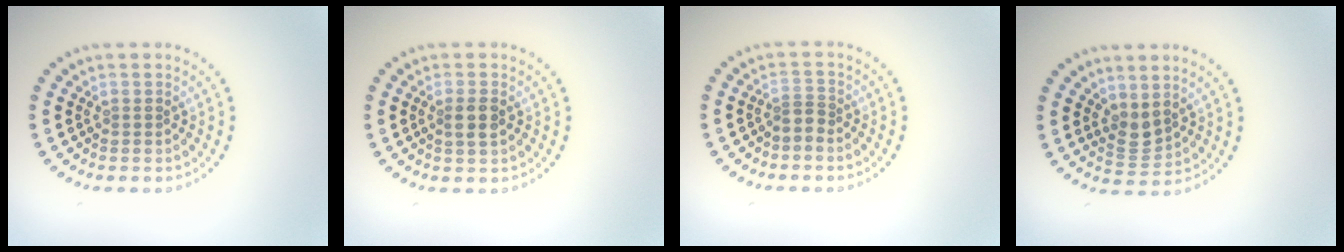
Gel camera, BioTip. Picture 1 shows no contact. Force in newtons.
{"total": 1.9, "press": 1.8, "slide": 0.5}
{"total": 1.1, "press": 0.7, "slide": 0.9}
{"total": 1.9, "press": 1.6, "slide": 1.1}